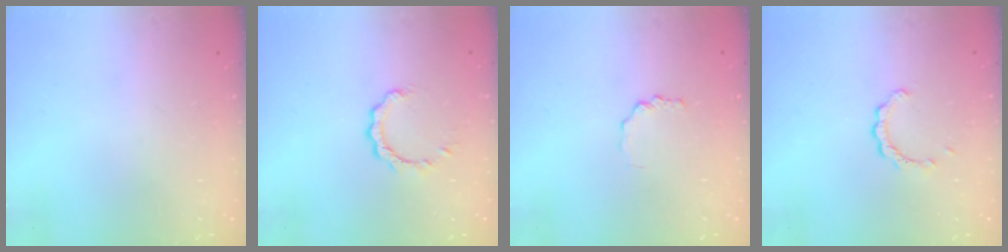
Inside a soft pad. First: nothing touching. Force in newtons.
{"total": 4.0, "press": 4.0, "slide": 0.4}
{"total": 1.8, "press": 1.8, "slide": 0.3}
{"total": 2.2, "press": 2.2, "slide": 0.1}